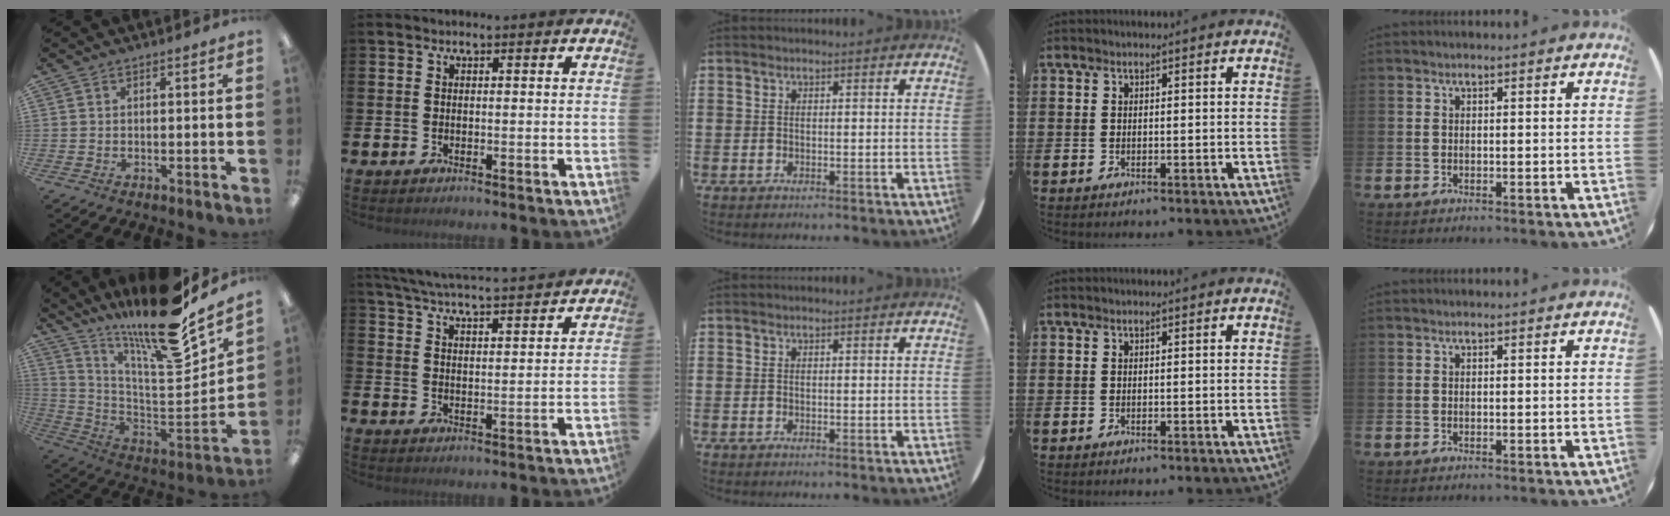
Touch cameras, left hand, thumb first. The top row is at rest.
{"thumb": {"total": 20.7, "force": [16.3, 2.9, 12.5], "torque": [-0.191, -0.134, 0.258]}, "index": {"total": 5.9, "force": [5.7, -0.1, 1.4], "torque": [-0.051, -0.038, 0.101]}}